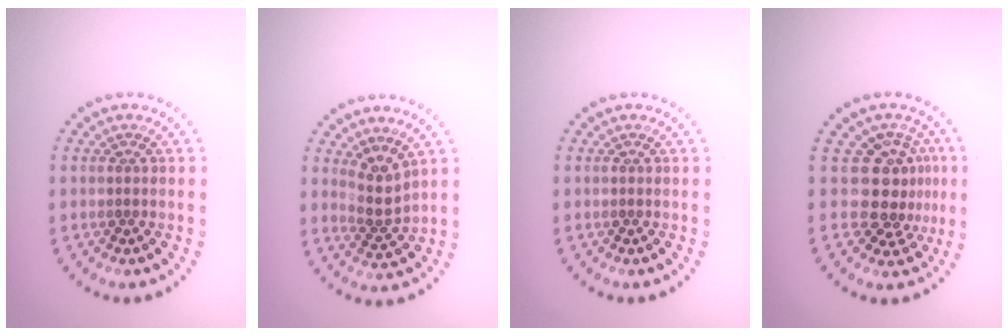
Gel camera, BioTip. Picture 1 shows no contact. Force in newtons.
{"total": 2.5, "press": 1.8, "slide": 1.7}
{"total": 0.0}
{"total": 3.9, "press": 3.0, "slide": 2.5}